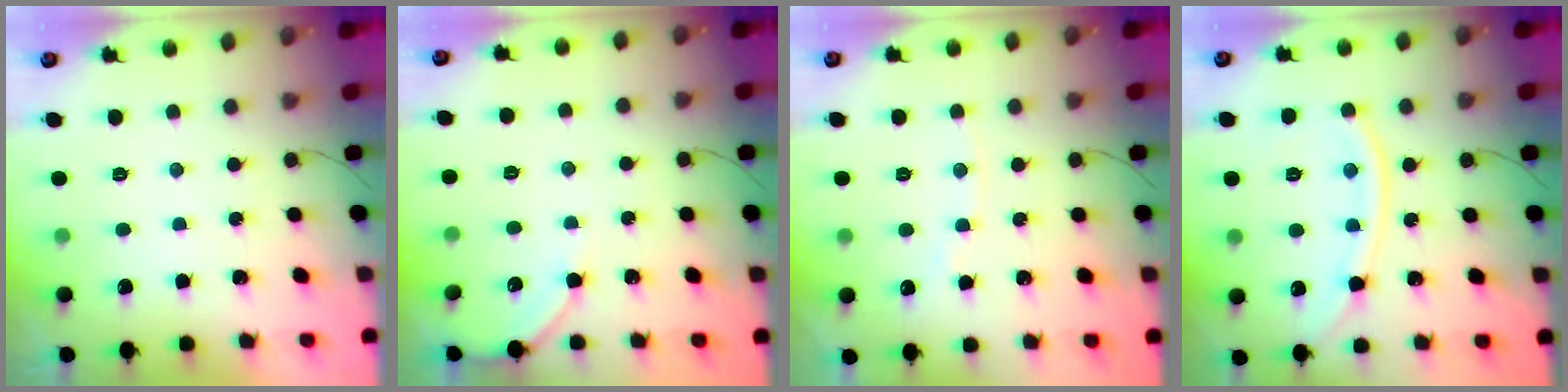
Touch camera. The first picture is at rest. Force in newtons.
{"total": 5.4, "press": 5.4, "slide": 0.6}
{"total": 5.9, "press": 5.8, "slide": 0.8}
{"total": 12.2, "press": 12.1, "slide": 1.5}